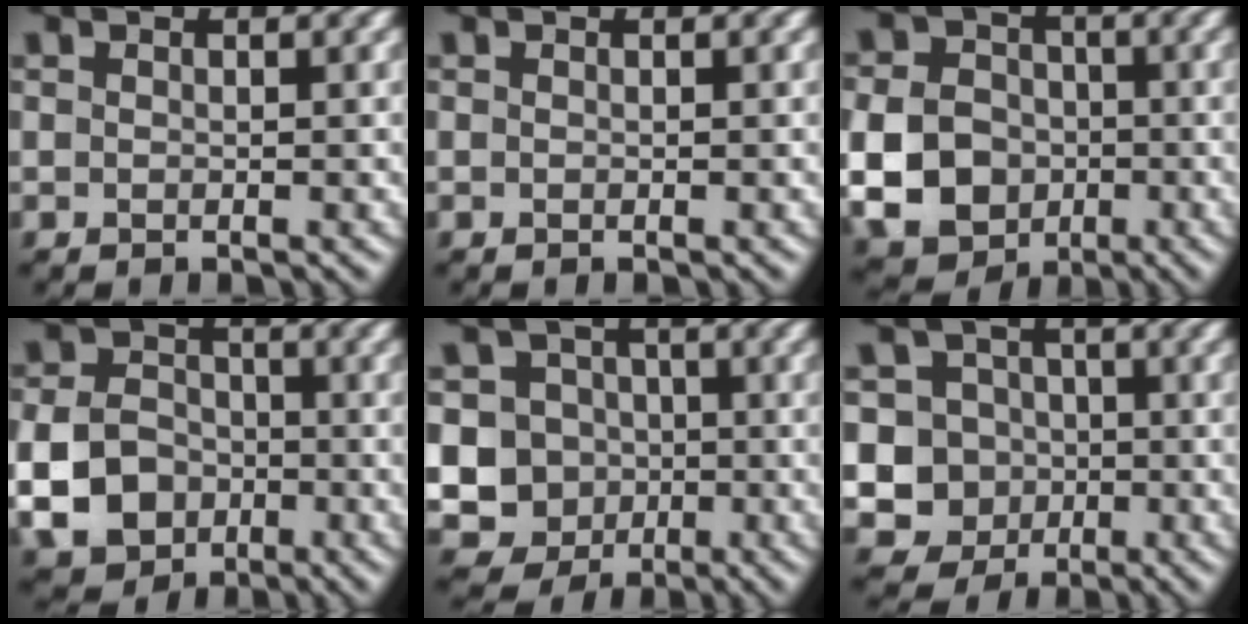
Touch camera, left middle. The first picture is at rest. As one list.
[{"total": 0.0}, {"total": 9.8, "force": [-2.2, 8.4, 4.5], "torque": [-0.095, -0.020, -0.066]}, {"total": 7.1, "force": [-2.3, 5.8, 3.5], "torque": [-0.075, -0.010, -0.057]}, {"total": 8.9, "force": [-1.7, 8.3, 2.8], "torque": [-0.052, 0.020, -0.066]}, {"total": 6.6, "force": [-1.0, 6.2, 2.1], "torque": [-0.026, 0.008, -0.053]}]